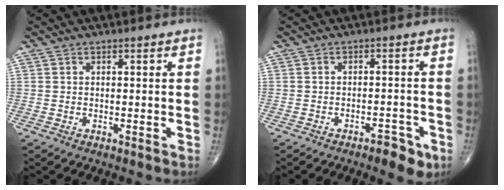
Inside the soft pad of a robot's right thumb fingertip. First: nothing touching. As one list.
[{"total": 4.9, "force": [-2.9, 1.9, 3.4], "torque": [-0.034, 0.013, -0.037]}]